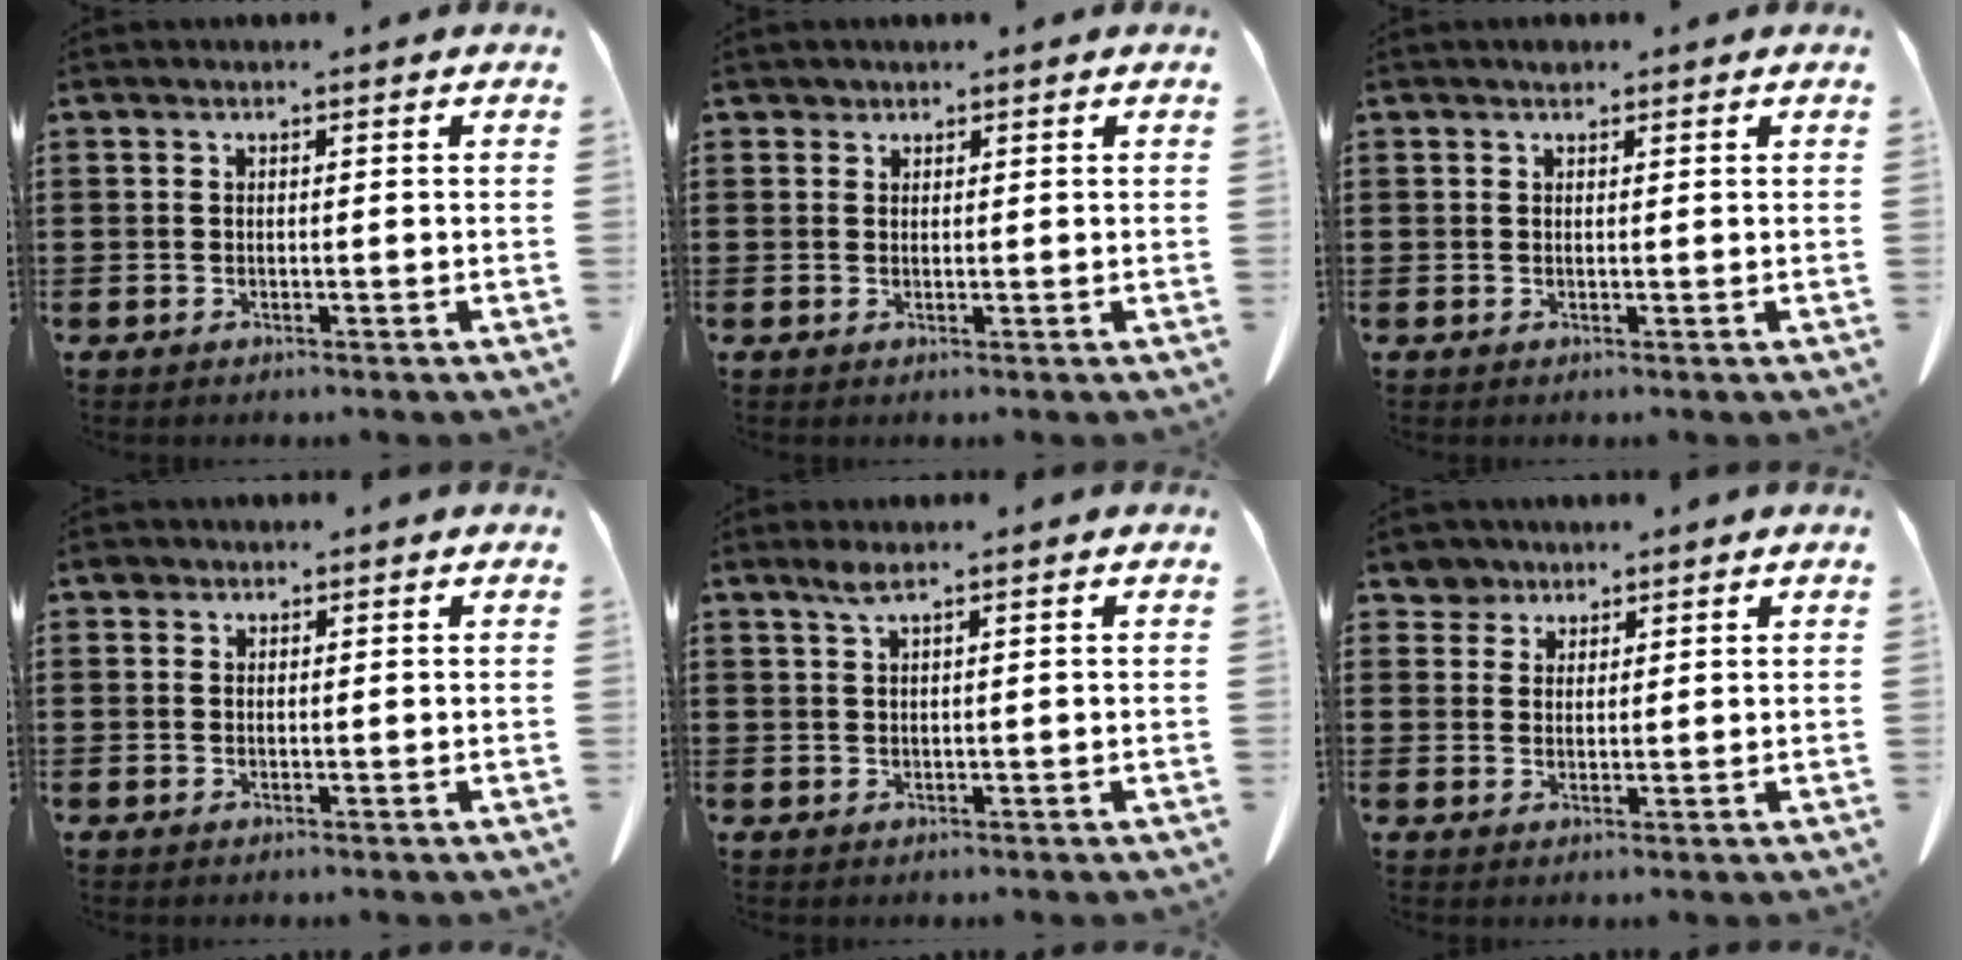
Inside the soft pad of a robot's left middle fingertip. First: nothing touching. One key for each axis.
{"total": 1.0, "fx": 0.9, "fy": 0.5, "fz": 0.1, "tx": -0.005, "ty": -0.001, "tz": 0.019}
{"total": 0.9, "fx": 0.7, "fy": 0.4, "fz": 0.2, "tx": -0.007, "ty": 0.000, "tz": 0.015}
{"total": 0.9, "fx": 0.6, "fy": 0.6, "fz": 0.2, "tx": -0.008, "ty": 0.002, "tz": 0.011}
{"total": 2.0, "fx": 1.3, "fy": 0.1, "fz": 1.6, "tx": -0.035, "ty": -0.002, "tz": 0.023}
{"total": 3.1, "fx": 2.5, "fy": 1.8, "fz": 0.3, "tx": -0.019, "ty": 0.006, "tz": 0.049}